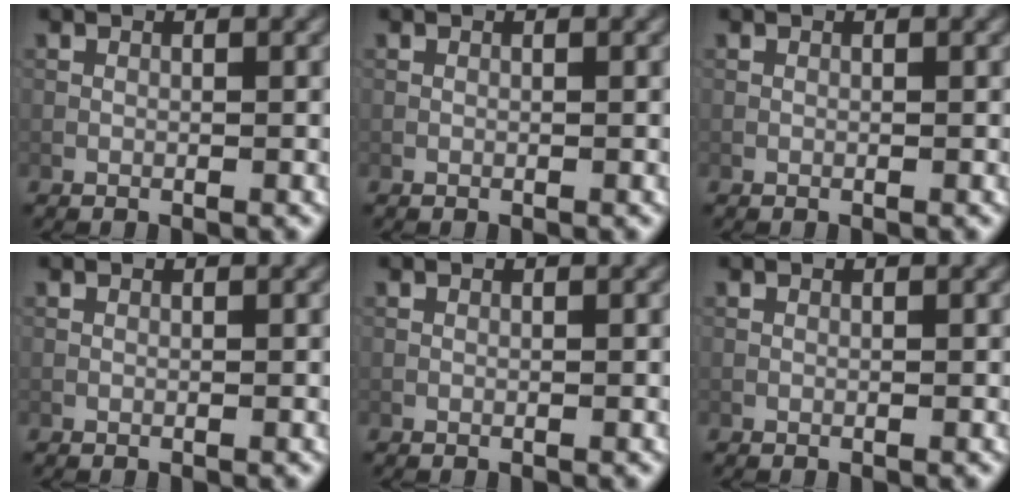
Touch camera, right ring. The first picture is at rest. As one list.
[{"total": 0.0}, {"total": 0.0}, {"total": 0.0}, {"total": 0.0}, {"total": 0.0}]